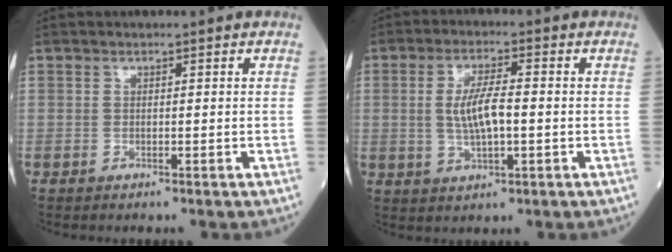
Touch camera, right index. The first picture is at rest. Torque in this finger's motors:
{"motor_torque": [0.30, 0.04, 0.16, 0.10]}